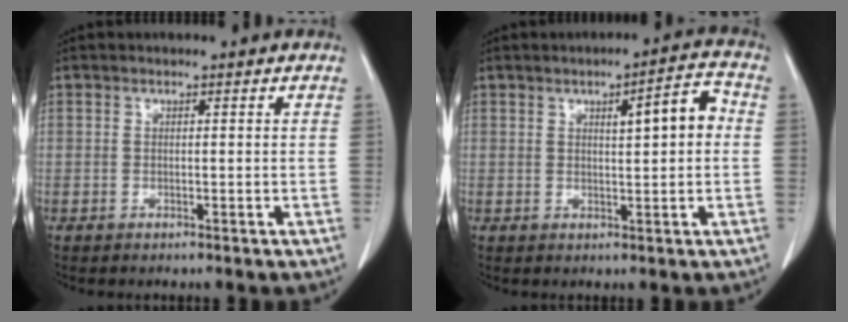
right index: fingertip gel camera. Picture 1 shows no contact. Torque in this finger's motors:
{"motor_torque": [0.19, 0.10, 0.13, 0.04]}